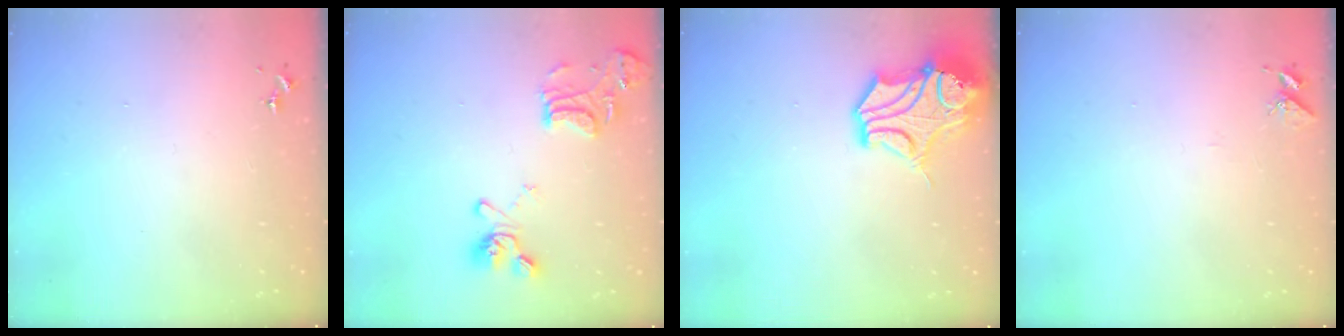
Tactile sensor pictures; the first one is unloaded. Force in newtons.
{"total": 14.4, "press": 14.2, "slide": 2.0}
{"total": 14.6, "press": 14.5, "slide": 2.0}
{"total": 5.0, "press": 5.0, "slide": 0.4}